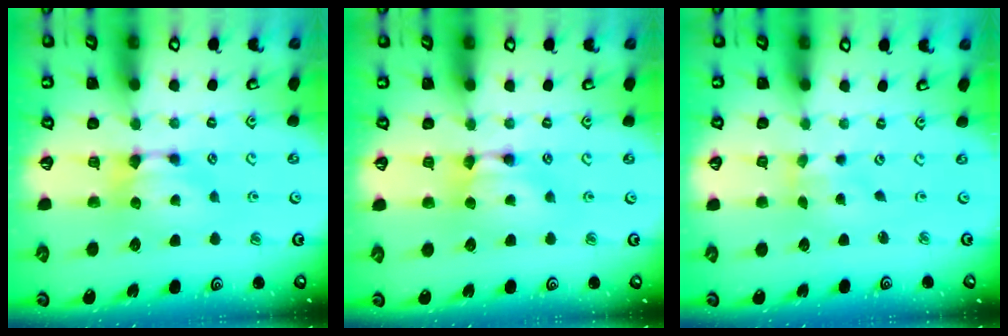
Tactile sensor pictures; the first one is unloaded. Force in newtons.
{"total": 1.6, "press": 1.6, "slide": 0.2}
{"total": 2.4, "press": 2.4, "slide": 0.7}